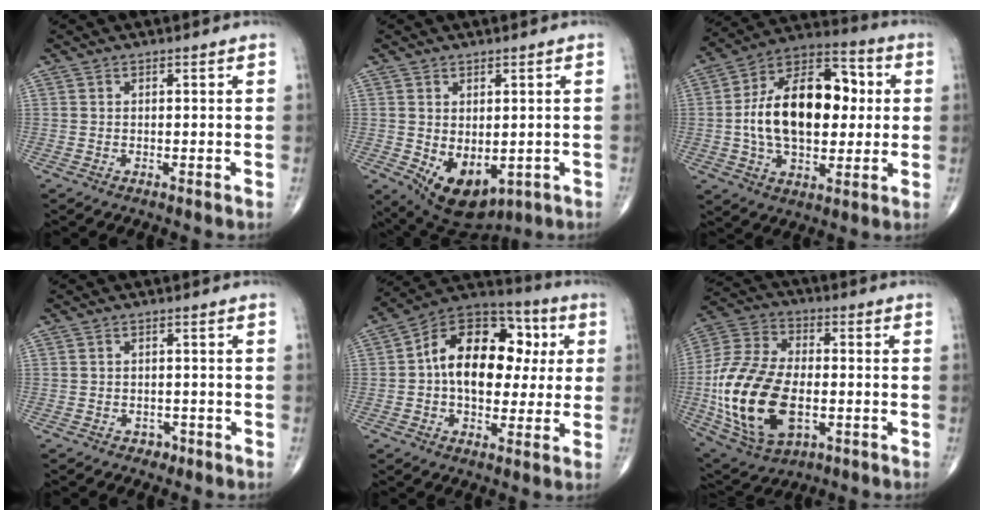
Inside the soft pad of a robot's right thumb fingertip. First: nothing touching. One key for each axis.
{"total": 10.2, "fx": -2.2, "fy": 6.2, "fz": 7.7, "tx": -0.104, "ty": -0.008, "tz": -0.008}
{"total": 21.8, "fx": 1.3, "fy": 13.0, "fz": 17.5, "tx": -0.264, "ty": 0.026, "tz": 0.019}
{"total": 1.8, "fx": -1.0, "fy": 1.4, "fz": 0.5, "tx": 0.000, "ty": 0.005, "tz": -0.014}
{"total": 19.5, "fx": 2.1, "fy": 12.6, "fz": 14.7, "tx": -0.188, "ty": 0.029, "tz": 0.024}
{"total": 22.8, "fx": -3.9, "fy": 13.3, "fz": 18.2, "tx": -0.367, "ty": 0.004, "tz": -0.060}